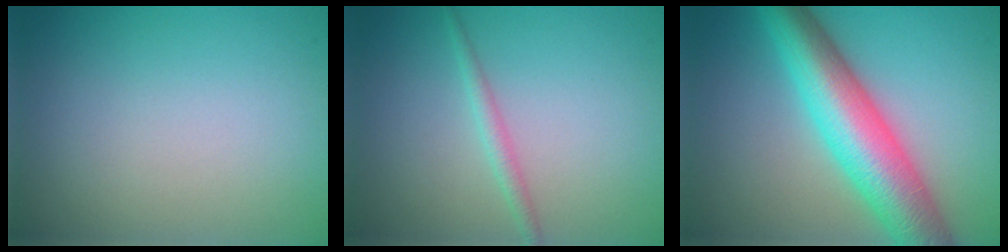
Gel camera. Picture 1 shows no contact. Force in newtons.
{"total": 1.3, "press": 1.3, "slide": 0.0}
{"total": 9.0, "press": 9.0, "slide": 0.2}